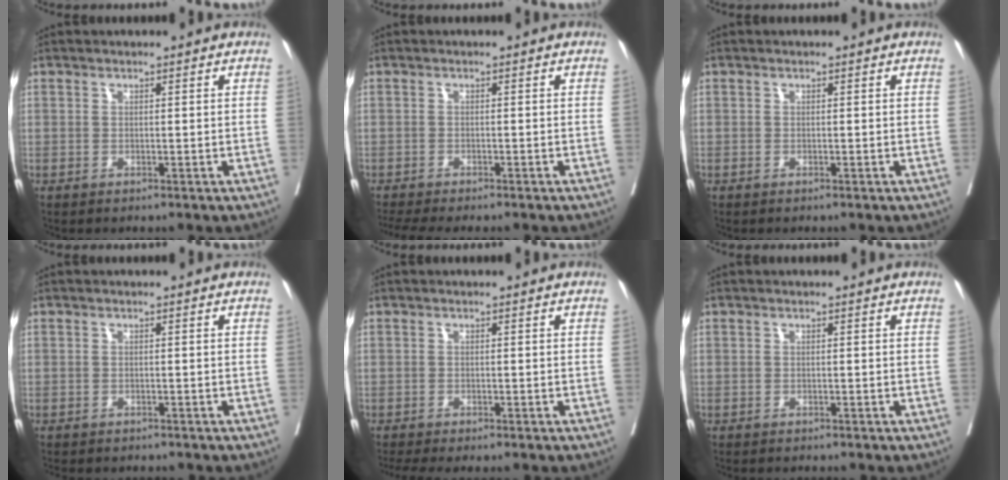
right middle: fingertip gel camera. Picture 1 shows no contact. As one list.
[{"total": 7.9, "force": [-6.9, 0.8, 3.8], "torque": [-0.049, -0.010, -0.102]}, {"total": 0.0}, {"total": 5.2, "force": [-4.7, 1.6, 1.7], "torque": [-0.022, -0.003, -0.060]}, {"total": 5.4, "force": [-4.7, 0.5, 2.7], "torque": [-0.034, -0.012, -0.073]}, {"total": 2.4, "force": [-2.3, 0.4, 0.8], "torque": [-0.013, -0.004, -0.028]}]